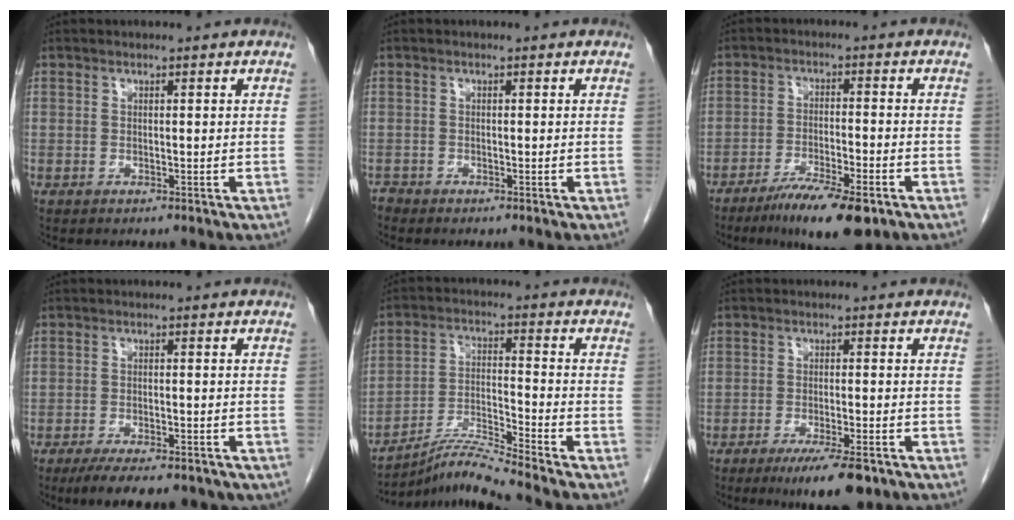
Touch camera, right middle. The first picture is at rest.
{"total": 0.8, "force": [-0.7, 0.1, -0.2], "torque": [0.003, -0.003, -0.016]}
{"total": 10.2, "force": [-6.7, 1.5, 7.4], "torque": [-0.123, -0.021, -0.106]}
{"total": 11.2, "force": [-8.4, 3.6, 6.4], "torque": [-0.083, -0.004, -0.114]}
{"total": 8.1, "force": [-7.4, -2.5, 2.3], "torque": [-0.047, -0.008, -0.135]}
{"total": 7.8, "force": [-5.2, 1.3, 5.7], "torque": [-0.086, -0.015, -0.078]}